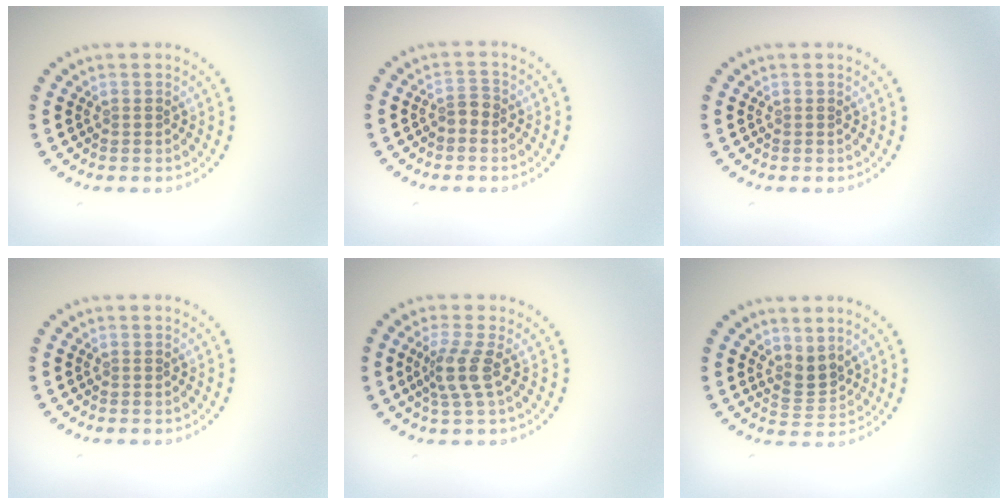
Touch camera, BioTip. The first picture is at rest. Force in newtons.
{"total": 1.2, "press": 1.0, "slide": 0.6}
{"total": 0.0}
{"total": 0.0}
{"total": 2.6, "press": 1.9, "slide": 1.7}
{"total": 2.2, "press": 1.6, "slide": 1.5}